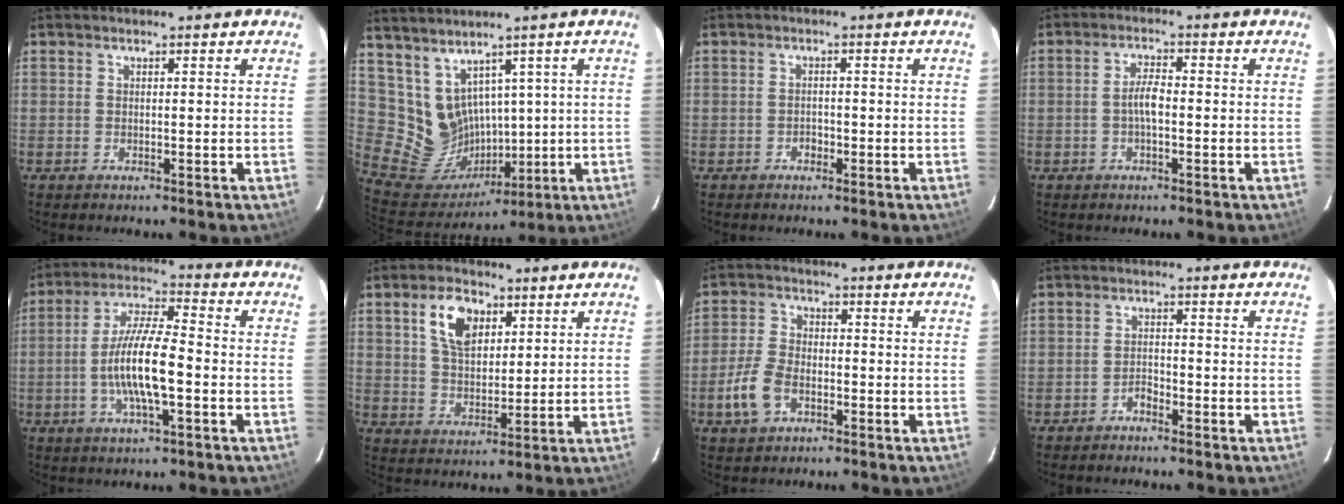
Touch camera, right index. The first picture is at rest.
{"total": 10.5, "force": [4.8, 8.4, 4.0], "torque": [-0.095, -0.007, 0.126]}
{"total": 1.3, "force": [-0.8, 0.9, 0.3], "torque": [-0.004, 0.002, -0.010]}
{"total": 3.3, "force": [-0.8, 1.0, 3.1], "torque": [-0.062, 0.007, -0.014]}
{"total": 11.7, "force": [-2.7, 2.4, 11.1], "torque": [-0.219, 0.002, -0.052]}
{"total": 9.0, "force": [4.0, 5.1, 6.2], "torque": [-0.114, 0.015, 0.076]}
{"total": 7.2, "force": [-3.3, 4.2, 4.8], "torque": [-0.111, 0.005, -0.059]}
{"total": 1.7, "force": [-1.6, 0.5, 0.5], "torque": [-0.009, 0.003, -0.026]}